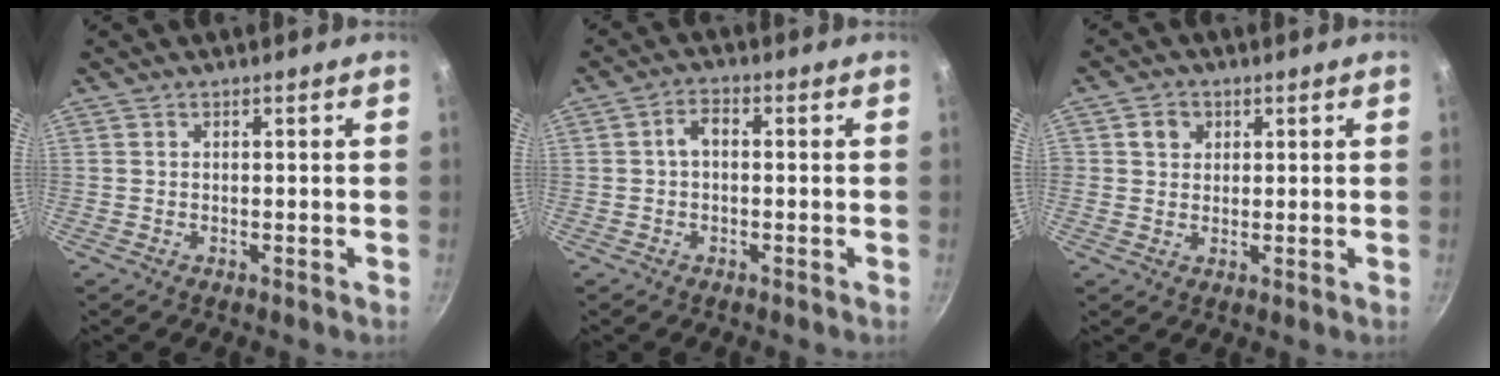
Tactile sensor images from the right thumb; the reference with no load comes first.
{"total": 3.2, "force": [-0.1, 2.0, 2.5], "torque": [-0.041, 0.015, -0.006]}
{"total": 3.6, "force": [1.1, 3.2, 1.2], "torque": [0.003, 0.002, 0.015]}